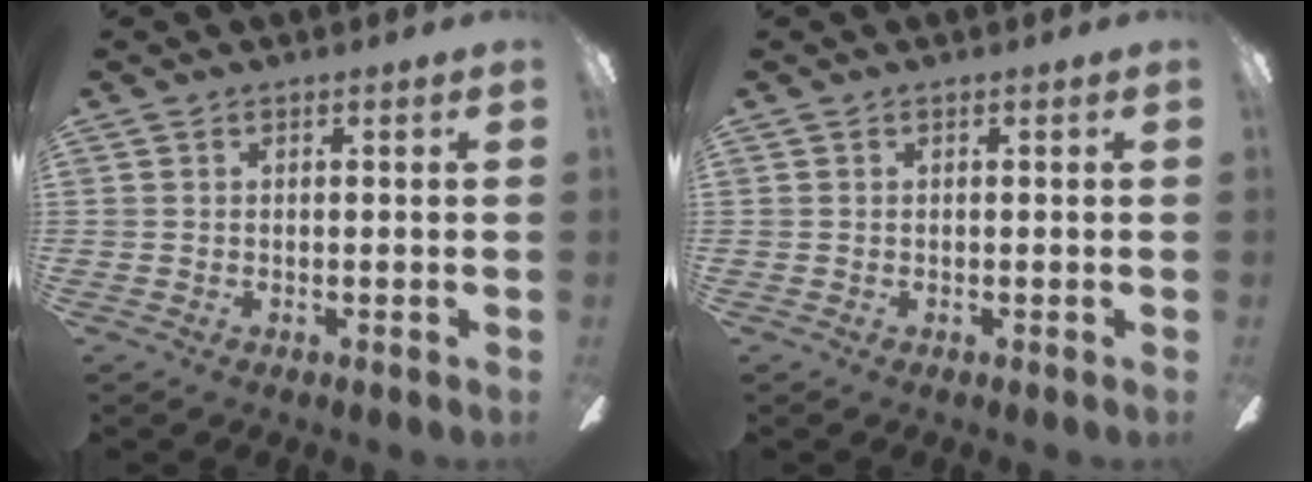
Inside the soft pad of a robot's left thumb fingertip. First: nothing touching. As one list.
[{"total": 0.0}]